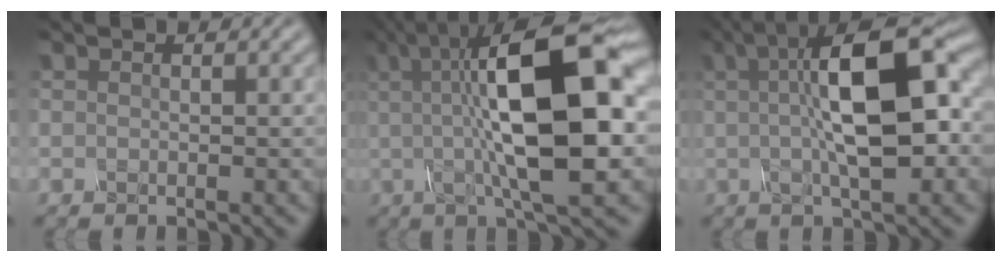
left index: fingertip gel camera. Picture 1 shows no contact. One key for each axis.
{"total": 14.1, "fx": 1.9, "fy": 4.2, "fz": 13.3, "tx": -0.203, "ty": 0.013, "tz": 0.022}
{"total": 11.3, "fx": 1.8, "fy": 3.3, "fz": 10.7, "tx": -0.161, "ty": 0.017, "tz": 0.023}